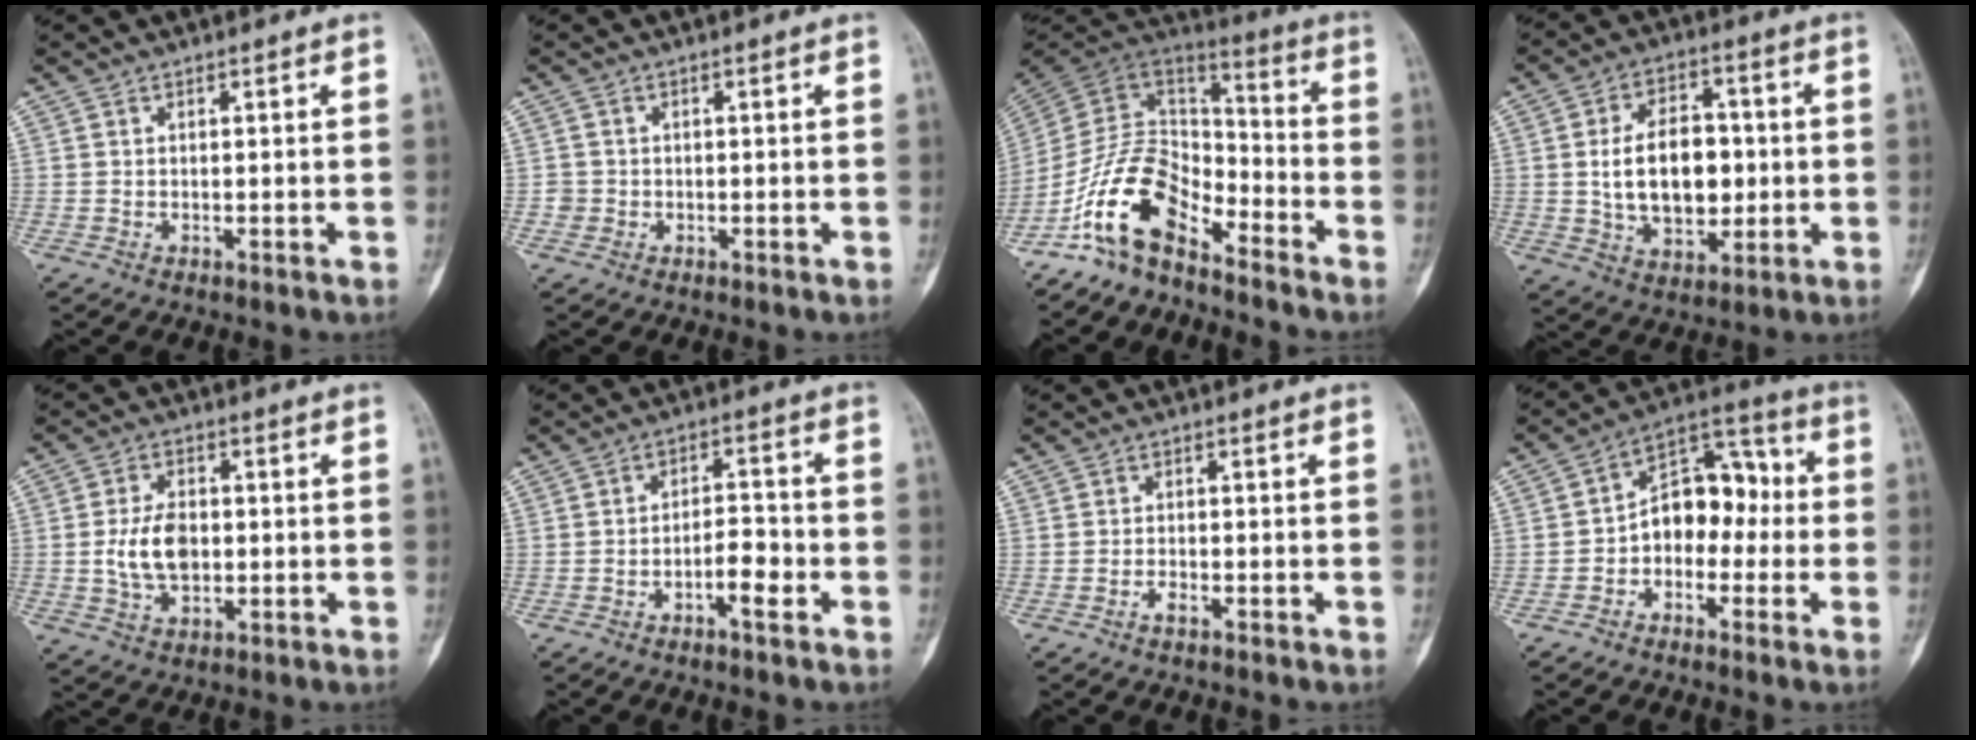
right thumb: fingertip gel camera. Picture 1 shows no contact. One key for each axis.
{"total": 1.4, "fx": -0.4, "fy": 1.3, "fz": 0.0, "tx": 0.011, "ty": 0.007, "tz": -0.012}
{"total": 14.2, "fx": -9.6, "fy": 7.1, "fz": 7.7, "tx": -0.127, "ty": 0.096, "tz": -0.193}
{"total": 14.1, "fx": 0.1, "fy": 9.0, "fz": 10.9, "tx": -0.146, "ty": 0.010, "tz": 0.009}
{"total": 8.0, "fx": -0.4, "fy": 5.0, "fz": 6.2, "tx": -0.110, "ty": 0.003, "tz": -0.005}
{"total": 5.1, "fx": -2.4, "fy": 1.9, "fz": 4.1, "tx": -0.059, "ty": 0.028, "tz": -0.041}
{"total": 1.4, "fx": -1.0, "fy": 0.4, "fz": 0.9, "tx": -0.016, "ty": 0.006, "tz": -0.020}
{"total": 11.5, "fx": -1.3, "fy": 7.9, "fz": 8.2, "tx": -0.085, "ty": 0.050, "tz": -0.039}